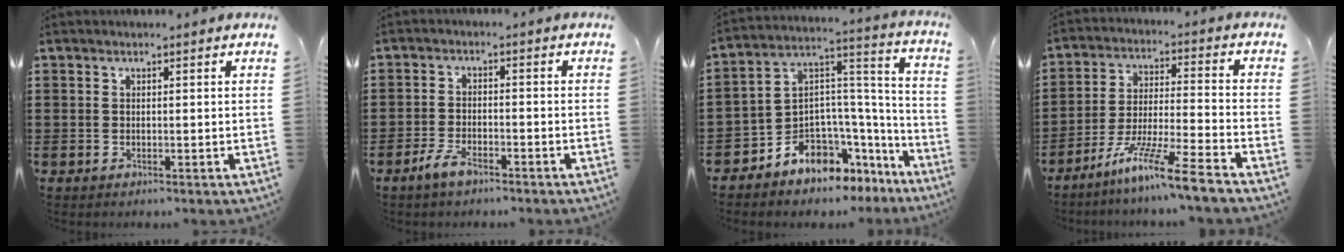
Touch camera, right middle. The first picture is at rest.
{"total": 3.8, "force": [-2.7, 1.3, 2.4], "torque": [-0.059, 0.000, -0.056]}
{"total": 5.6, "force": [-4.7, 3.1, 0.5], "torque": [-0.023, -0.013, -0.091]}
{"total": 10.3, "force": [-8.3, -0.4, 6.1], "torque": [-0.116, -0.001, -0.165]}